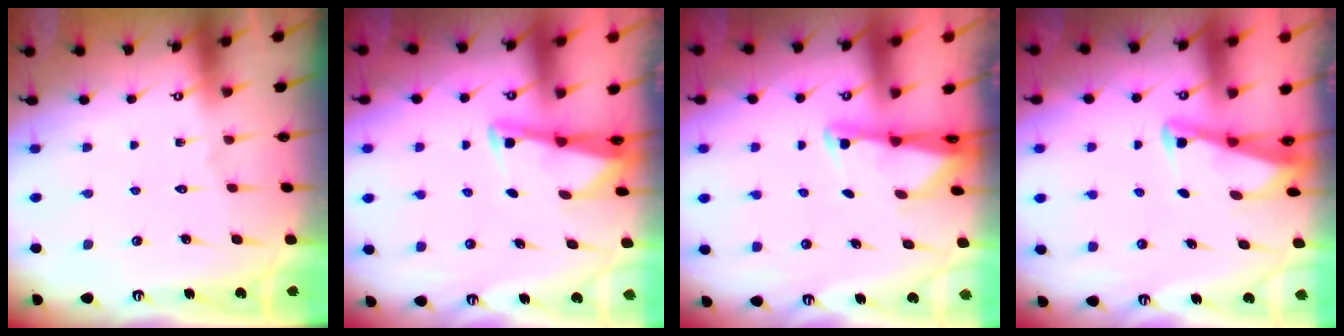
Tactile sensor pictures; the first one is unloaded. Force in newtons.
{"total": 2.7, "press": 2.7, "slide": 0.2}
{"total": 2.0, "press": 2.0, "slide": 0.3}
{"total": 2.8, "press": 2.8, "slide": 0.3}